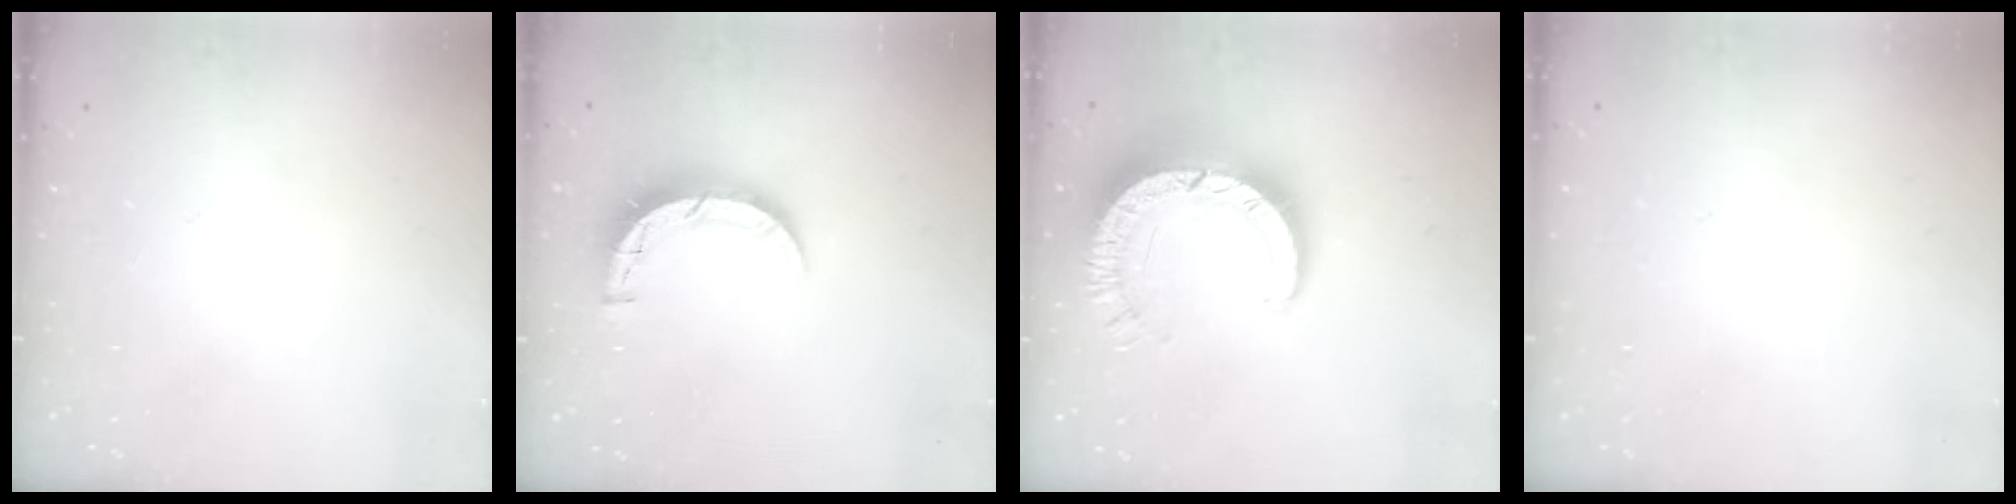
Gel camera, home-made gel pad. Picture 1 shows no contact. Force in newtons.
{"total": 7.5, "press": 7.5, "slide": 0.5}
{"total": 13.2, "press": 13.2, "slide": 1.3}
{"total": 2.4, "press": 2.4, "slide": 0.2}